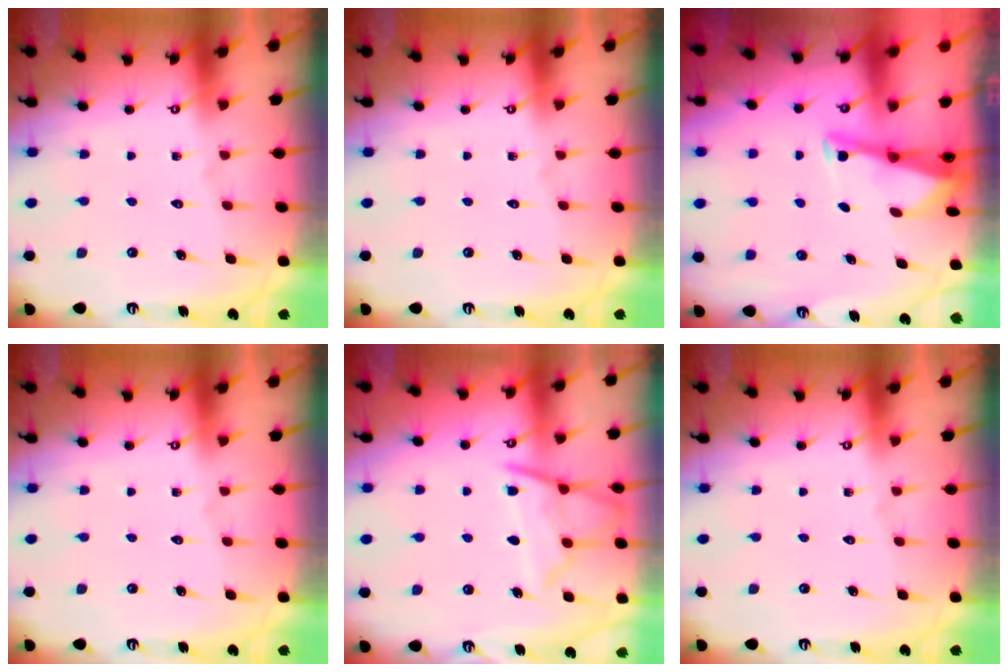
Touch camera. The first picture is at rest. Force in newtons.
{"total": 0.0}
{"total": 2.8, "press": 2.8, "slide": 0.3}
{"total": 0.0}
{"total": 10.9, "press": 10.8, "slide": 0.9}
{"total": 0.0}